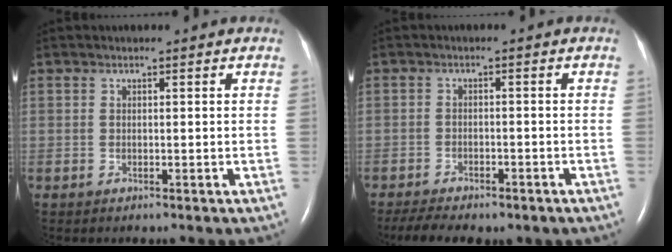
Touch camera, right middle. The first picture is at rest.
{"total": 9.4, "force": [-7.3, 3.4, 4.8], "torque": [-0.085, -0.003, -0.100]}